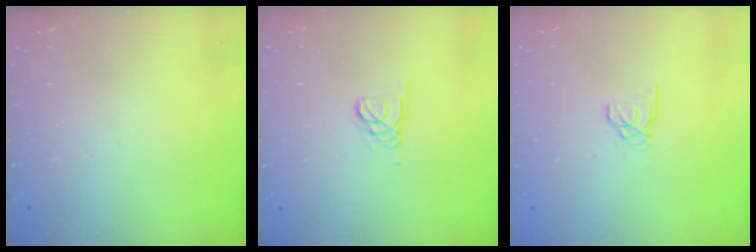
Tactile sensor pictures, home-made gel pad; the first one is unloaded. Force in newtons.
{"total": 1.4, "press": 1.4, "slide": 0.2}
{"total": 1.7, "press": 1.7, "slide": 0.2}